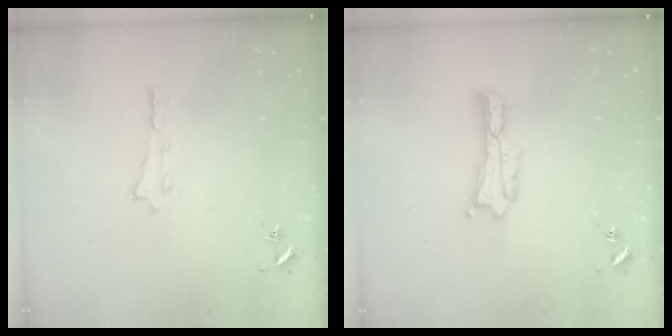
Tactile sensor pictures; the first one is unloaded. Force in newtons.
{"total": 0.9, "press": 0.9, "slide": 0.2}